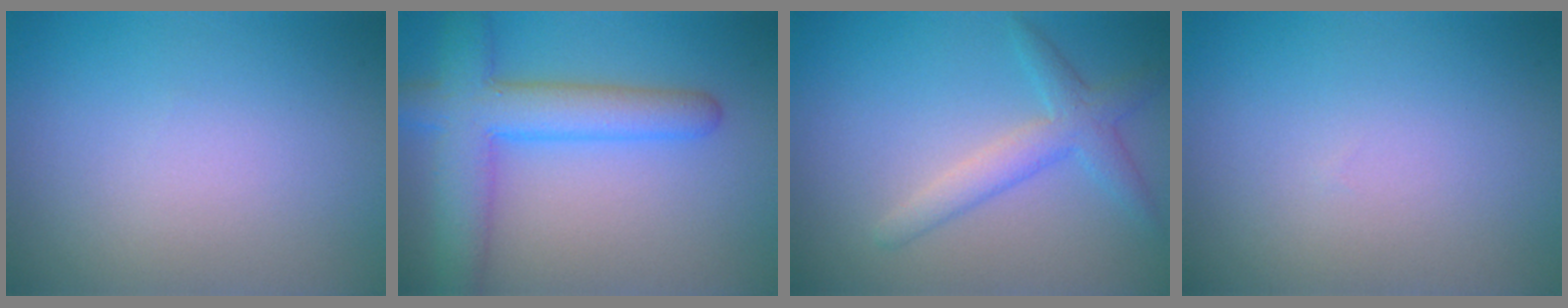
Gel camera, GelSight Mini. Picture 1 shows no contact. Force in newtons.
{"total": 6.6, "press": 6.6, "slide": 0.4}
{"total": 3.0, "press": 3.0, "slide": 0.1}
{"total": 0.0}